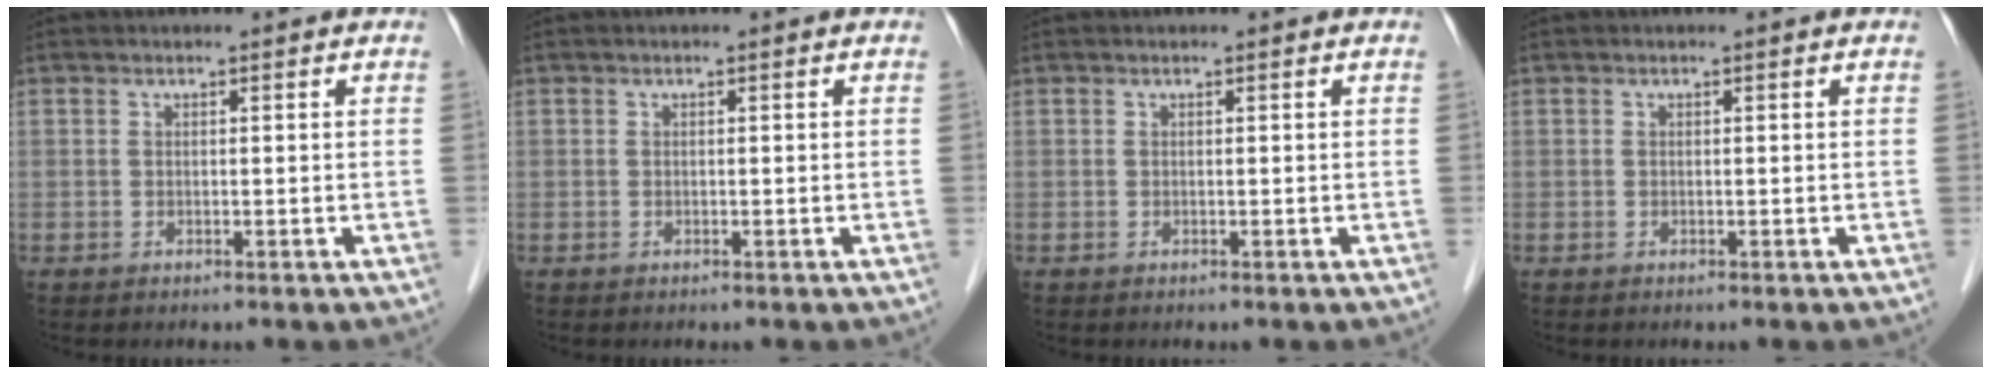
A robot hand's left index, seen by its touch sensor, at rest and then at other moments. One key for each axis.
{"total": 0.0}
{"total": 0.0}
{"total": 0.0}